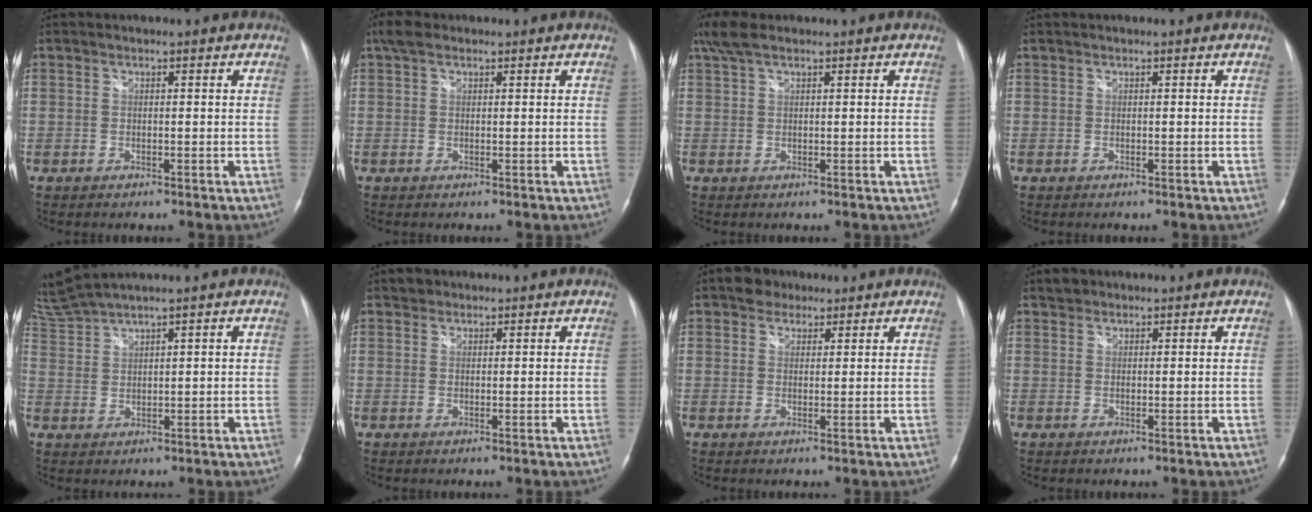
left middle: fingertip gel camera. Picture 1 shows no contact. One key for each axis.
{"total": 2.6, "fx": 1.7, "fy": 1.3, "fz": 1.4, "tx": -0.034, "ty": 0.025, "tz": 0.033}
{"total": 4.0, "fx": 2.9, "fy": 1.2, "fz": 2.6, "tx": -0.063, "ty": 0.027, "tz": 0.060}
{"total": 0.0}
{"total": 6.1, "fx": 6.0, "fy": -1.4, "fz": 0.4, "tx": -0.029, "ty": 0.002, "tz": 0.133}
{"total": 1.4, "fx": 1.0, "fy": 0.9, "fz": 0.1, "tx": 0.004, "ty": 0.008, "tz": 0.012}
{"total": 3.2, "fx": 2.2, "fy": 2.1, "fz": 0.6, "tx": -0.013, "ty": 0.014, "tz": 0.035}
{"total": 1.3, "fx": 1.0, "fy": 0.8, "fz": 0.1, "tx": 0.001, "ty": 0.009, "tz": 0.015}